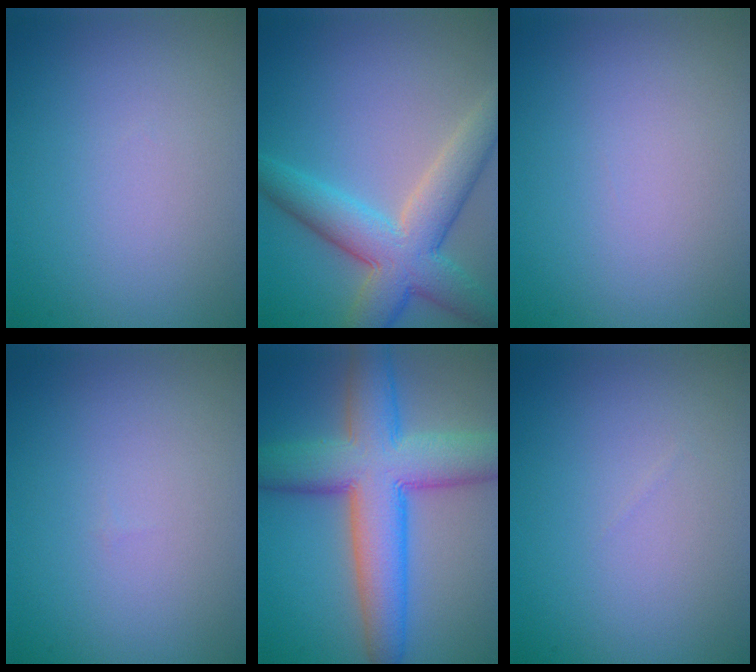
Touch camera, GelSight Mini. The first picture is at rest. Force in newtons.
{"total": 7.3, "press": 7.3, "slide": 0.4}
{"total": 0.0}
{"total": 0.0}
{"total": 10.5, "press": 10.5, "slide": 0.4}
{"total": 0.0}